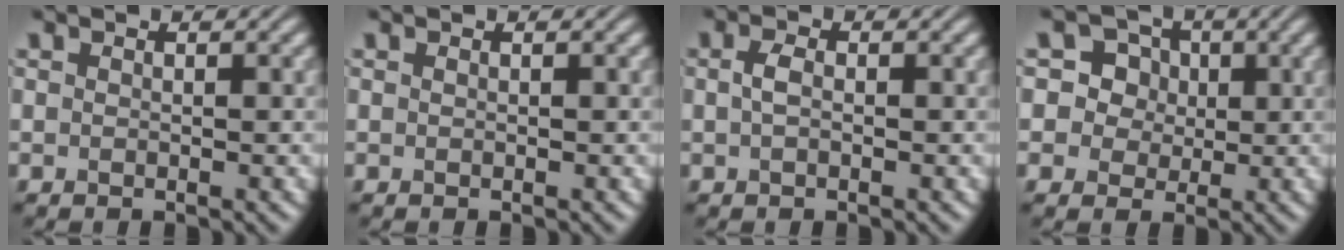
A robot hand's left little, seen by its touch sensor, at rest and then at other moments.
{"total": 0.0}
{"total": 1.4, "force": [0.0, 0.8, 1.2], "torque": [-0.028, 0.003, -0.003]}
{"total": 5.5, "force": [2.1, 4.7, 1.8], "torque": [-0.026, 0.021, 0.024]}